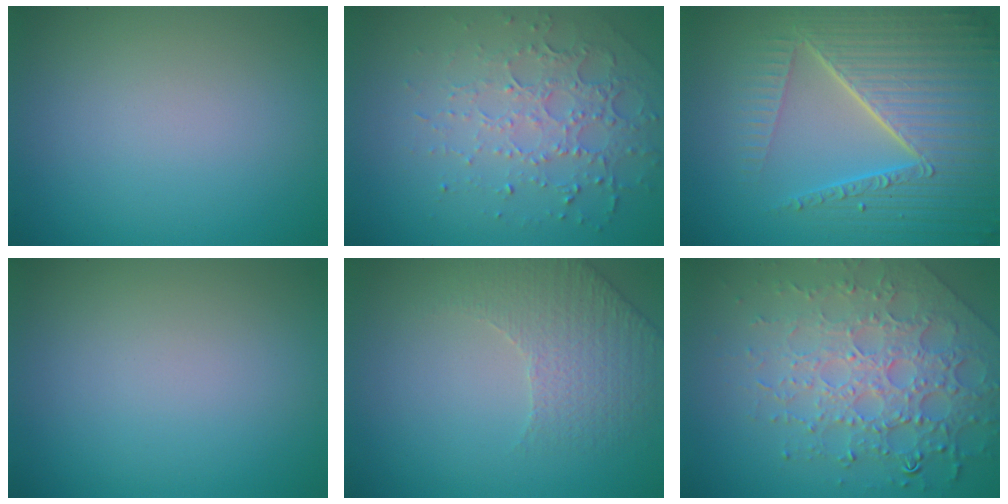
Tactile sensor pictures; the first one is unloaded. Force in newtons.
{"total": 4.7, "press": 3.3, "slide": 3.3}
{"total": 8.5, "press": 5.9, "slide": 6.1}
{"total": 0.0}
{"total": 2.2, "press": 2.0, "slide": 1.0}
{"total": 7.8, "press": 5.6, "slide": 5.5}